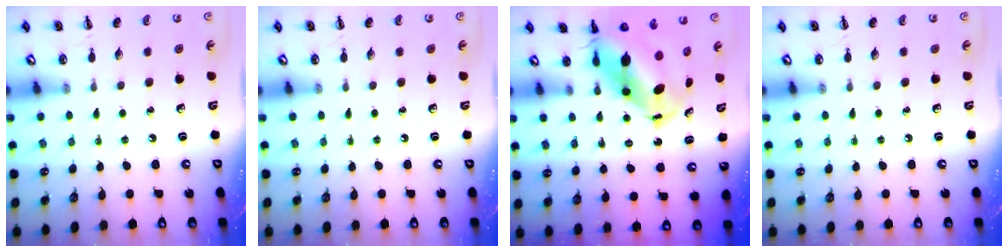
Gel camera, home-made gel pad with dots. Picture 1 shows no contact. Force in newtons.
{"total": 0.0}
{"total": 9.5, "press": 9.1, "slide": 2.7}
{"total": 0.0}